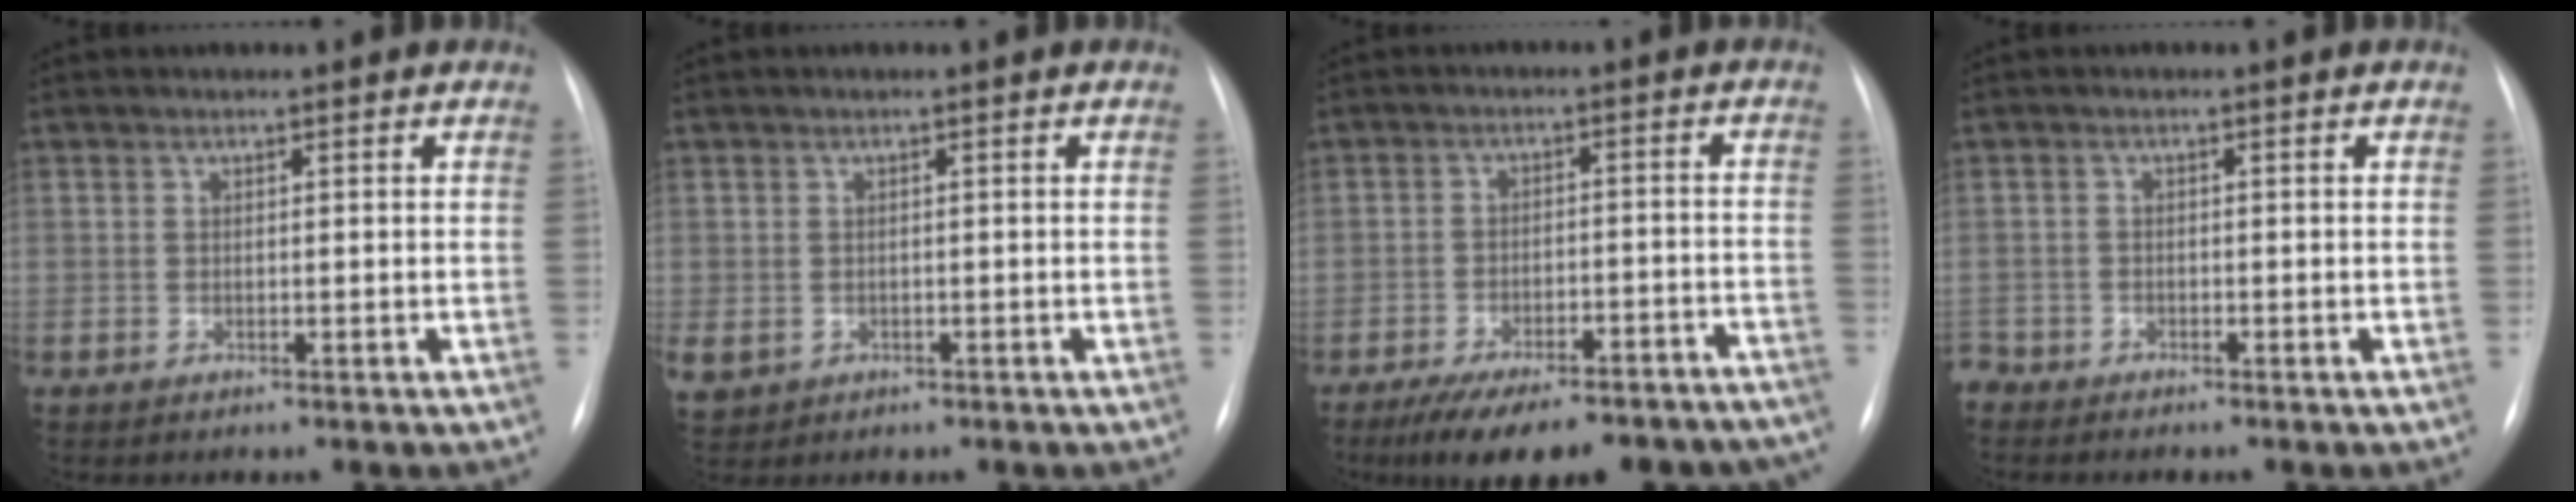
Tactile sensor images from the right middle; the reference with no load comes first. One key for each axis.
{"total": 3.5, "fx": -1.1, "fy": 3.0, "fz": 1.4, "tx": -0.035, "ty": -0.002, "tz": -0.003}
{"total": 19.4, "fx": -16.2, "fy": 5.8, "fz": 9.0, "tx": -0.108, "ty": 0.015, "tz": -0.215}
{"total": 2.3, "fx": -2.2, "fy": 0.6, "fz": -0.2, "tx": 0.002, "ty": -0.007, "tz": -0.042}